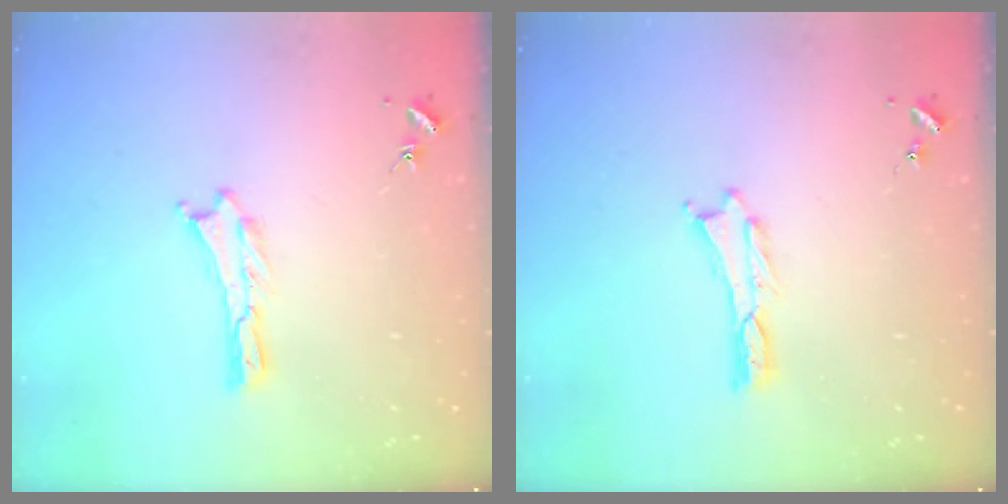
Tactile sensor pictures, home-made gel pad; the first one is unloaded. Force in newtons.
{"total": 0.0}